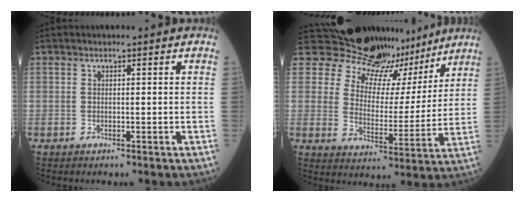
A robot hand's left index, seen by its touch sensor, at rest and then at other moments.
{"total": 16.8, "force": [14.9, 7.0, 3.3], "torque": [-0.047, -0.018, 0.197]}